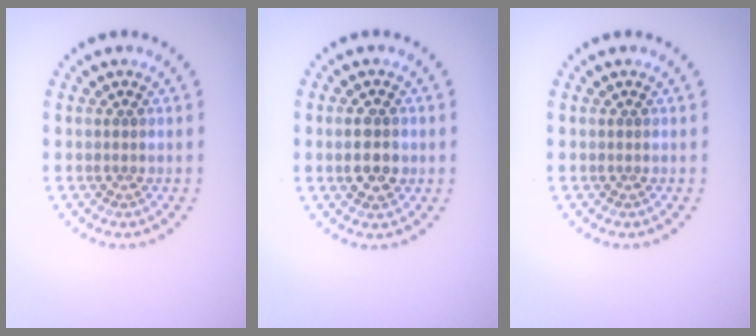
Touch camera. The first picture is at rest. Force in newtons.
{"total": 2.7, "press": 2.7, "slide": 0.2}
{"total": 0.0}